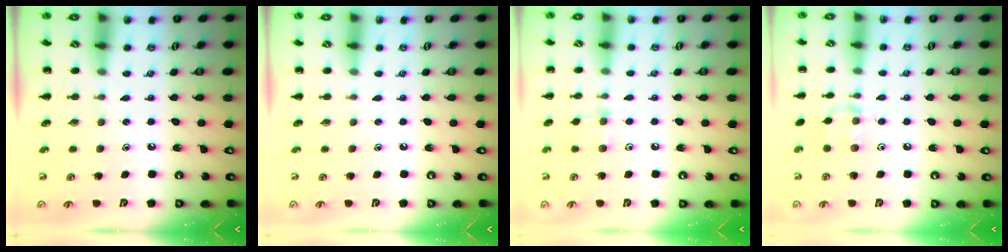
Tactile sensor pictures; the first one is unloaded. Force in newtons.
{"total": 0.0}
{"total": 5.9, "press": 5.6, "slide": 1.9}
{"total": 6.7, "press": 6.6, "slide": 1.5}